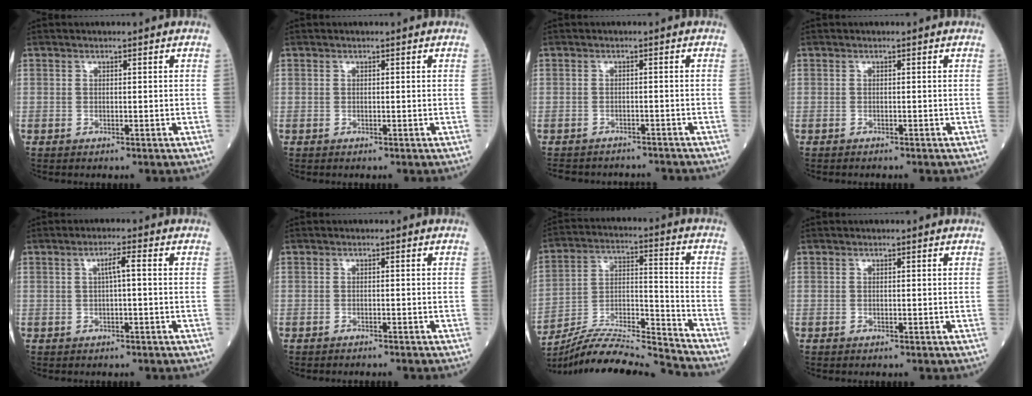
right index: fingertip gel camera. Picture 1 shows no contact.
{"total": 0.0}
{"total": 8.5, "force": [-7.9, 2.8, 1.4], "torque": [-0.024, 0.007, -0.098]}
{"total": 0.7, "force": [-0.7, 0.1, 0.3], "torque": [-0.001, -0.001, -0.010]}
{"total": 2.2, "force": [0.2, 0.1, 2.2], "torque": [-0.038, 0.006, 0.002]}
{"total": 2.1, "force": [-2.0, 0.0, 0.8], "torque": [-0.014, 0.000, -0.024]}
{"total": 17.4, "force": [-16.8, -1.4, 4.3], "torque": [-0.078, 0.019, -0.291]}
{"total": 0.0}